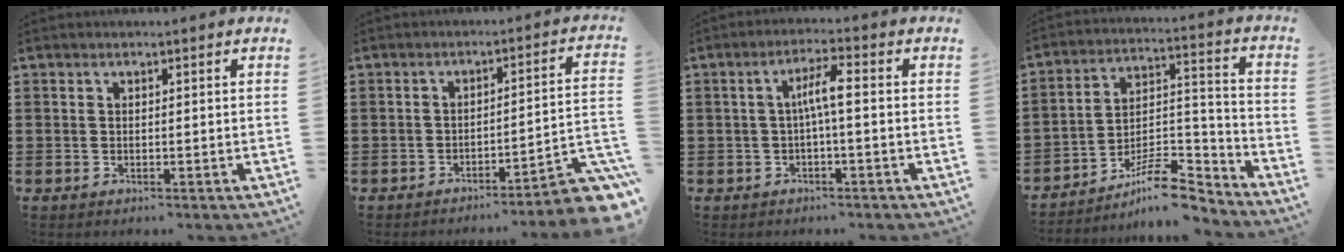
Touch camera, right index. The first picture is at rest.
{"total": 5.3, "force": [-4.0, 0.1, 3.5], "torque": [-0.058, -0.018, -0.079]}
{"total": 4.2, "force": [-0.3, 0.6, 4.2], "torque": [-0.080, 0.008, -0.010]}
{"total": 10.5, "force": [-8.2, 3.4, 5.6], "torque": [-0.084, 0.033, -0.150]}